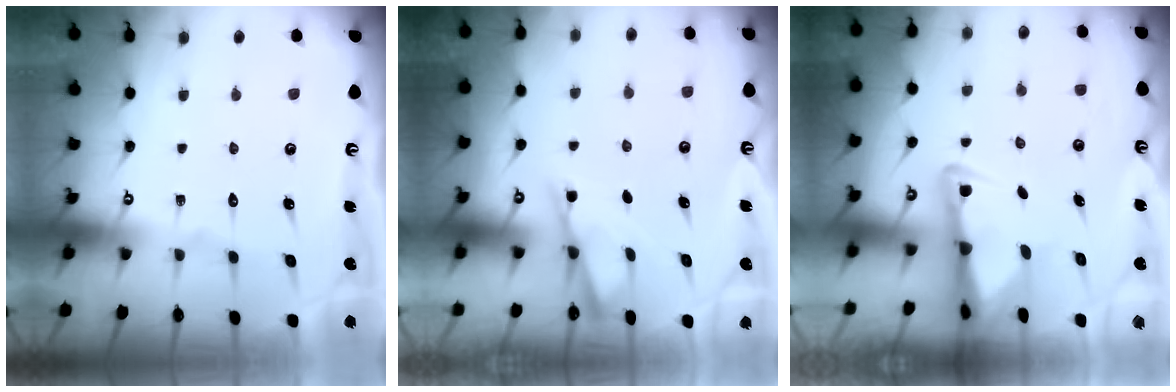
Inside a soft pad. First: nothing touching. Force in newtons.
{"total": 2.4, "press": 2.4, "slide": 0.4}
{"total": 3.6, "press": 3.5, "slide": 0.7}